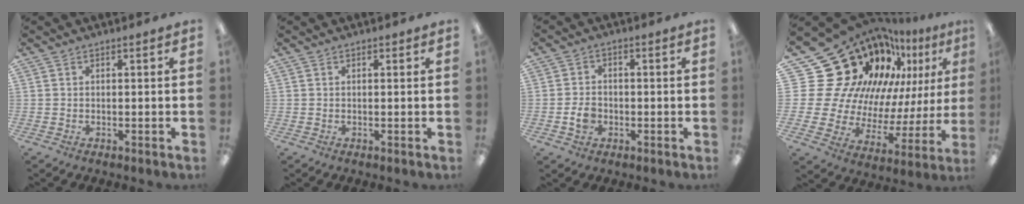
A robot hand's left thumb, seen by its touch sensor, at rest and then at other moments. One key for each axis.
{"total": 0.0}
{"total": 4.4, "fx": -1.2, "fy": 3.4, "fz": 2.5, "tx": -0.046, "ty": 0.006, "tz": -0.020}
{"total": 26.3, "fx": 17.2, "fy": 16.4, "fz": 11.4, "tx": -0.216, "ty": -0.158, "tz": 0.357}